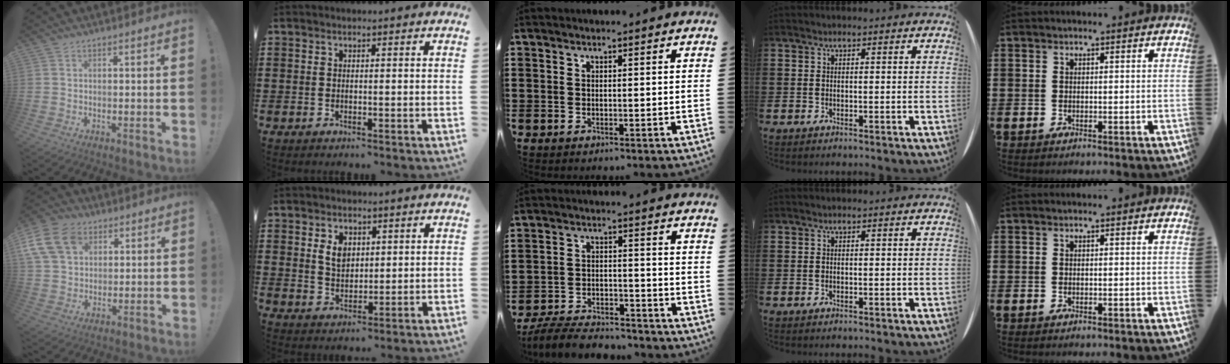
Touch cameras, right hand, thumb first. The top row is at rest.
{"thumb": {"total": 14.3, "force": [6.1, 10.3, 7.9], "torque": [-0.142, -0.025, 0.120]}, "index": {"total": 4.2, "force": [1.4, 2.8, 2.8], "torque": [-0.064, 0.011, 0.025]}, "middle": {"total": 5.9, "force": [-5.6, 1.0, 1.6], "torque": [-0.034, 0.006, -0.110]}}